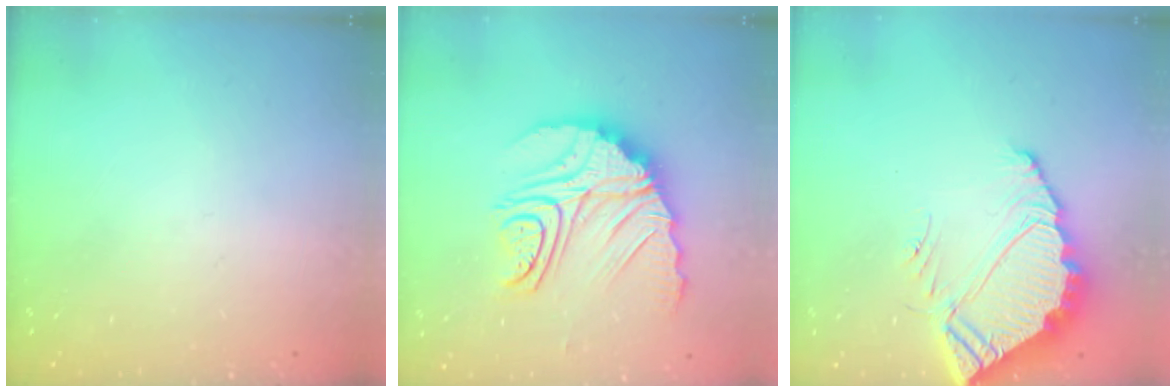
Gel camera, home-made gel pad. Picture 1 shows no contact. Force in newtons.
{"total": 21.0, "press": 20.9, "slide": 1.7}
{"total": 7.2, "press": 7.2, "slide": 0.6}